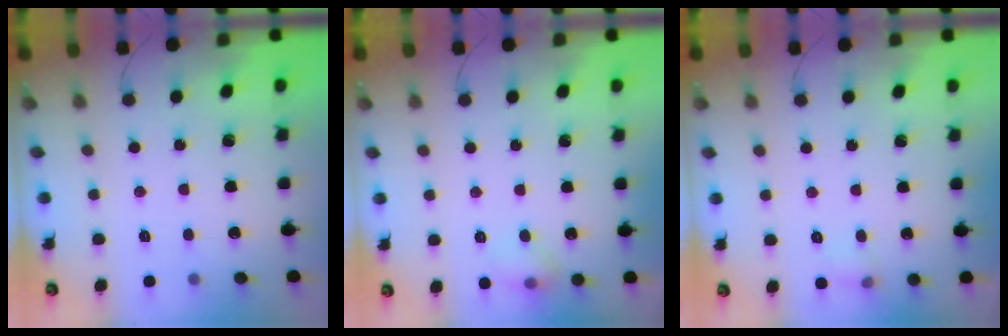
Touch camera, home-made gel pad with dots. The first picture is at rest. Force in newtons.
{"total": 8.2, "press": 8.0, "slide": 1.4}
{"total": 5.5, "press": 5.3, "slide": 1.6}